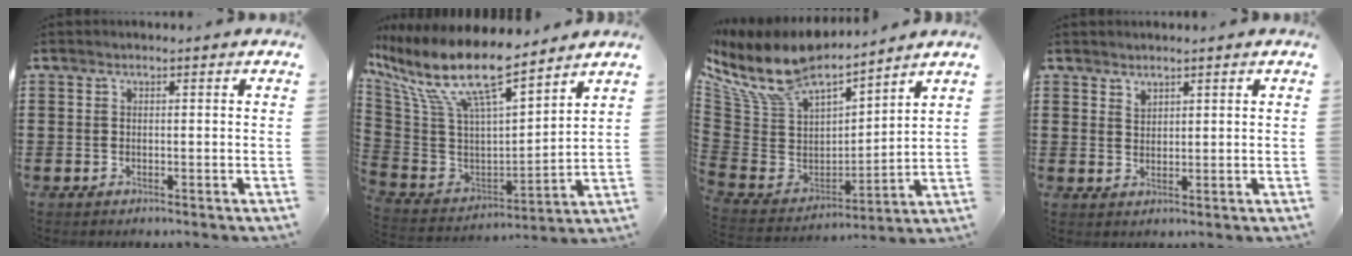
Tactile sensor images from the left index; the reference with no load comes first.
{"total": 13.6, "force": [9.2, 3.4, 9.4], "torque": [-0.223, -0.061, 0.155]}
{"total": 10.6, "force": [8.5, 3.6, 5.2], "torque": [-0.150, -0.065, 0.144]}
{"total": 1.6, "force": [1.5, 0.6, 0.2], "torque": [-0.005, 0.001, 0.029]}